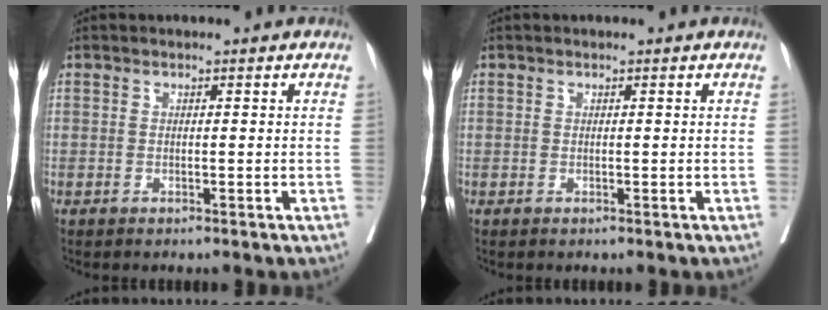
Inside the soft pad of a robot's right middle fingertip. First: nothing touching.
{"total": 0.0}